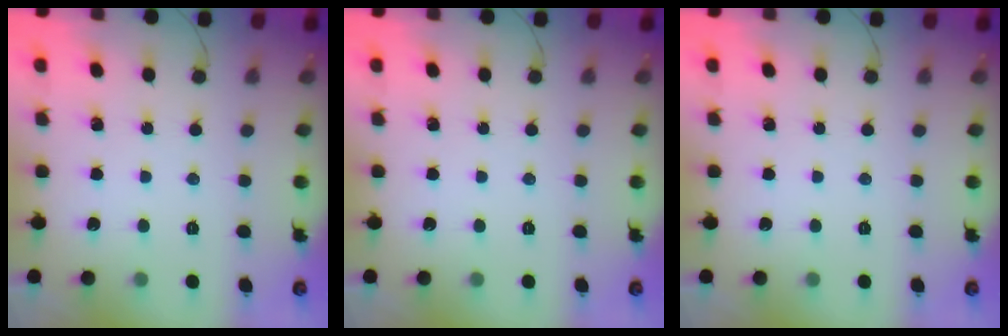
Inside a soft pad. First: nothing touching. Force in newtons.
{"total": 0.0}
{"total": 0.0}